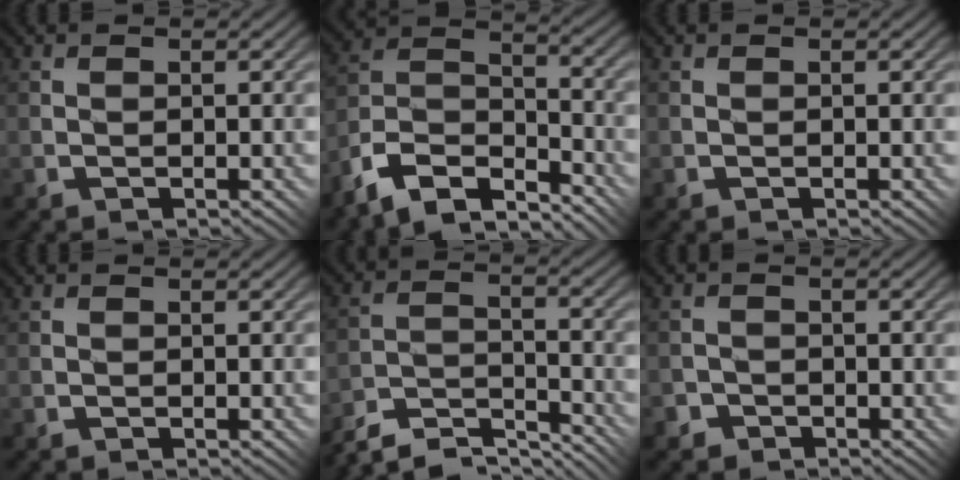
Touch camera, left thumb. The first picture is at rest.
{"total": 10.1, "force": [-8.2, 3.4, 4.8], "torque": [-0.092, 0.006, -0.166]}
{"total": 0.0}
{"total": 0.0}
{"total": 8.4, "force": [-8.0, 1.1, 2.4], "torque": [-0.045, 0.012, -0.152]}
{"total": 2.6, "force": [-1.8, 1.8, -0.1], "torque": [0.020, 0.008, -0.040]}